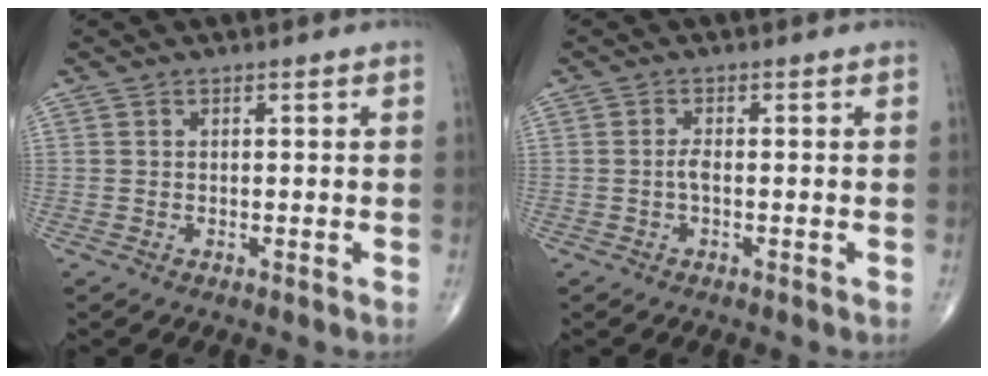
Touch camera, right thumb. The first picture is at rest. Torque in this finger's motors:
{"motor_torque": [0.28, 0.03, 0.22, -0.21, 0.00]}